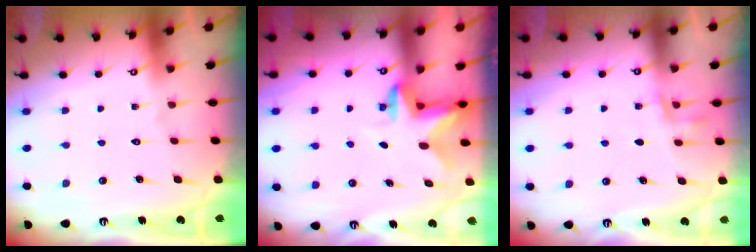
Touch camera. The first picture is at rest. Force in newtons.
{"total": 2.8, "press": 2.7, "slide": 0.5}
{"total": 4.8, "press": 4.7, "slide": 1.1}